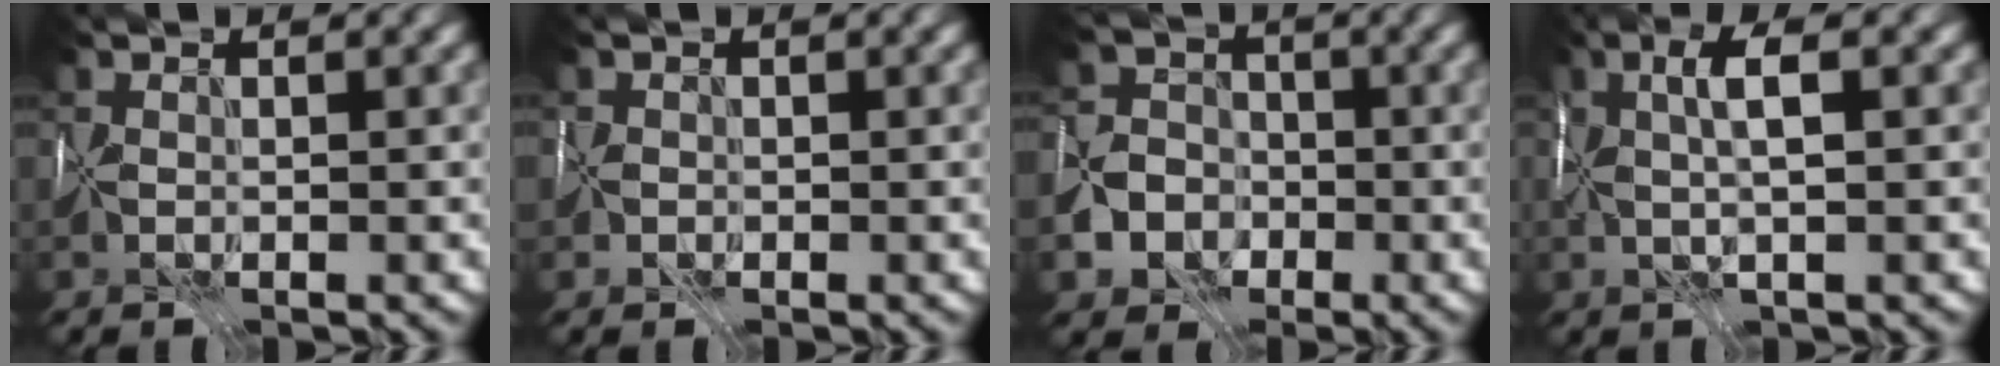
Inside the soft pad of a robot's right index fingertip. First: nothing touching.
{"total": 1.8, "force": [-0.3, 1.7, 0.4], "torque": [0.005, 0.004, -0.009]}
{"total": 7.0, "force": [-3.1, 5.9, 2.0], "torque": [-0.027, -0.015, -0.080]}
{"total": 3.3, "force": [0.8, 0.5, 3.2], "torque": [-0.058, 0.008, 0.012]}